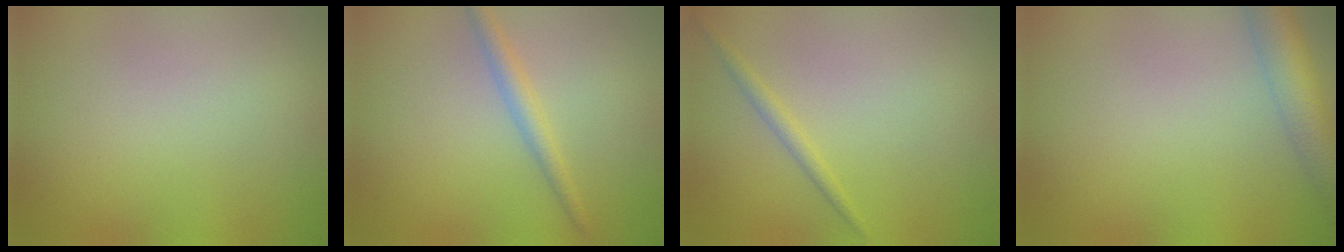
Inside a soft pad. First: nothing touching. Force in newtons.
{"total": 1.9, "press": 1.9, "slide": 0.0}
{"total": 1.2, "press": 1.2, "slide": 0.0}
{"total": 4.9, "press": 4.9, "slide": 0.2}